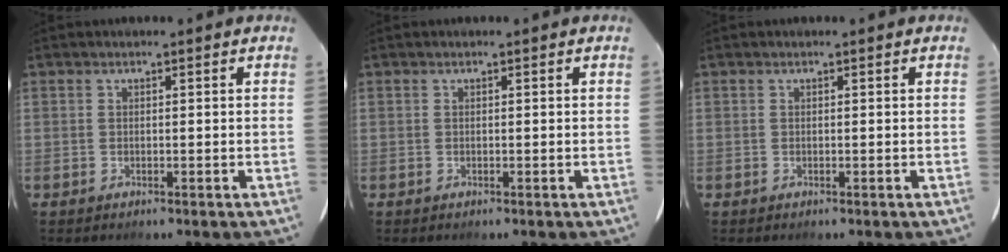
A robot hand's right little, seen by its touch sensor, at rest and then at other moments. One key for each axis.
{"total": 0.0}
{"total": 0.0}